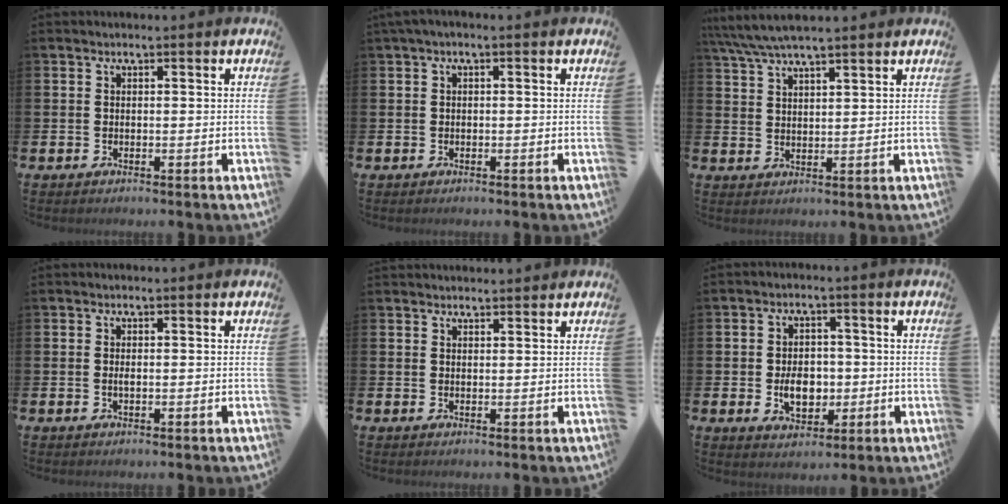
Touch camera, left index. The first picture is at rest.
{"total": 0.7, "force": [-0.2, 0.2, 0.6], "torque": [-0.019, 0.004, -0.003]}
{"total": 5.5, "force": [5.0, 0.6, 2.3], "torque": [-0.066, -0.013, 0.091]}
{"total": 0.6, "force": [0.0, 0.2, 0.6], "torque": [-0.009, -0.002, -0.002]}
{"total": 1.9, "force": [1.9, 0.3, 0.0], "torque": [0.005, -0.008, 0.033]}
{"total": 5.1, "force": [-0.6, 3.7, 3.5], "torque": [-0.052, 0.002, -0.016]}